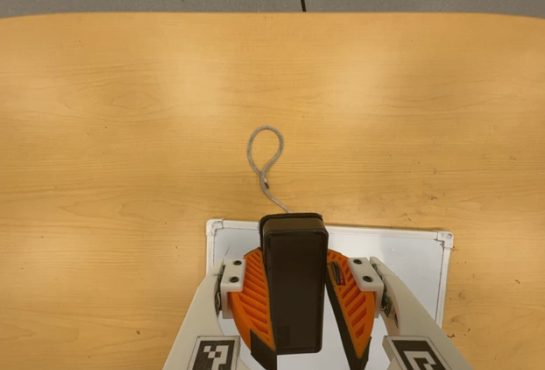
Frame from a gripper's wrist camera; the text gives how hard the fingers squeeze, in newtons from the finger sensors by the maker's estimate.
{"total": 10.0, "left": 9.7, "right": 10.3}